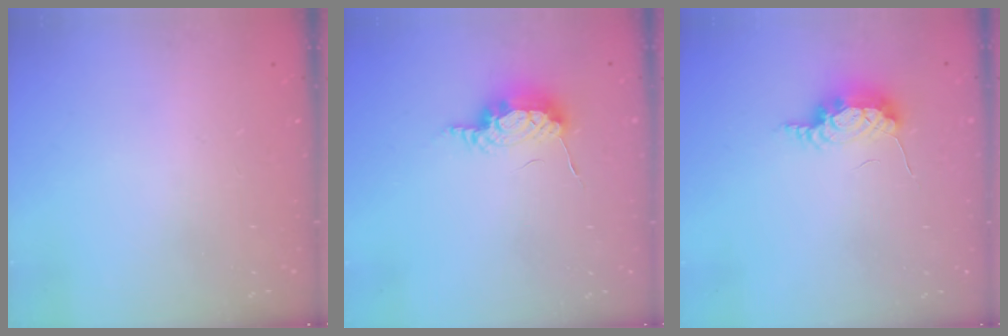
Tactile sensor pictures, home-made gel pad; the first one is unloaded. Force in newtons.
{"total": 11.2, "press": 8.7, "slide": 7.0}
{"total": 7.5, "press": 7.2, "slide": 2.0}